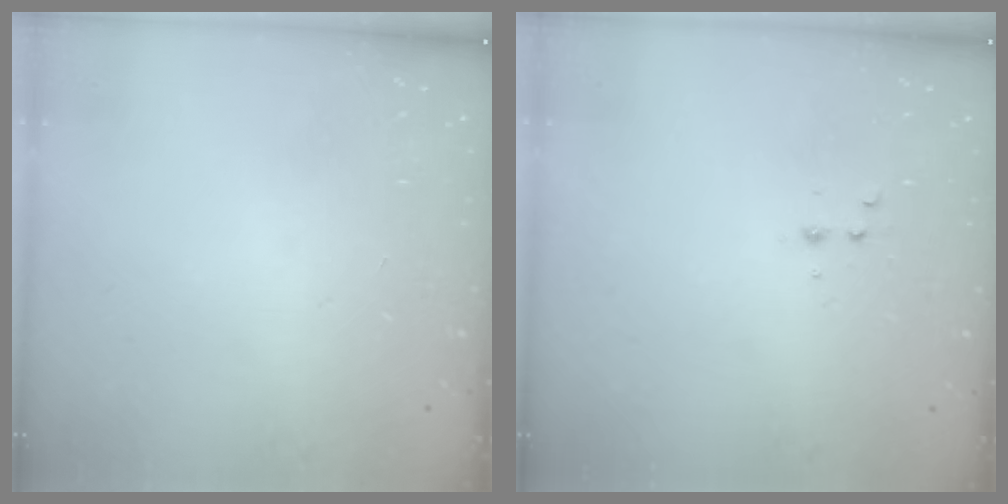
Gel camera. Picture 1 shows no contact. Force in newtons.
{"total": 2.9, "press": 2.7, "slide": 1.1}